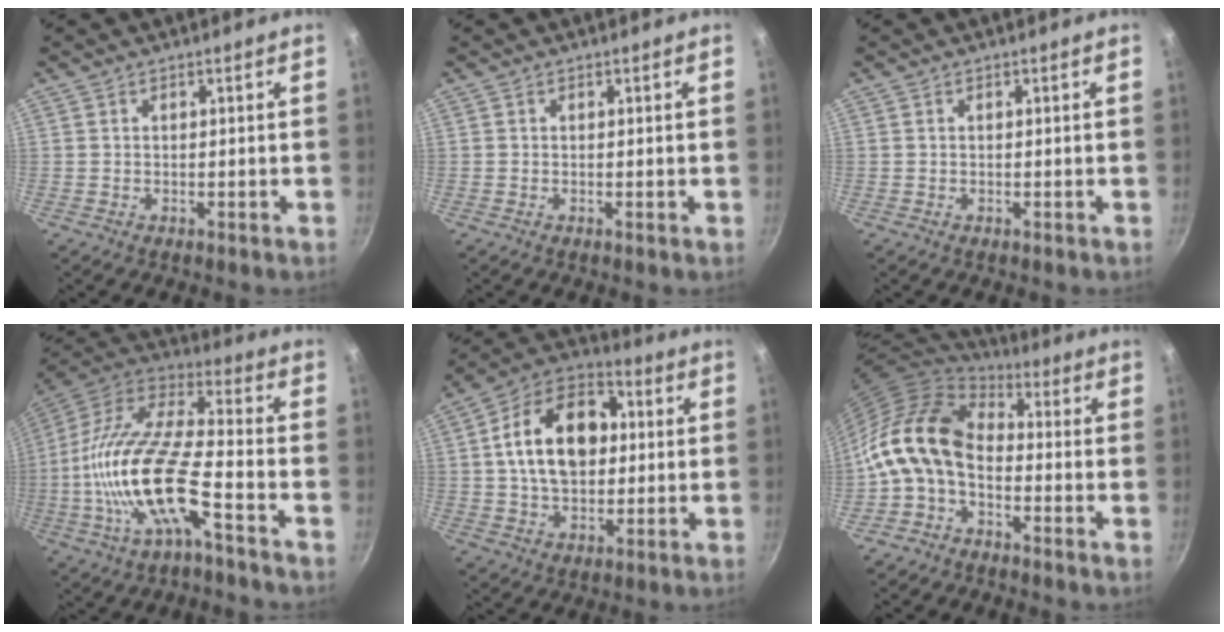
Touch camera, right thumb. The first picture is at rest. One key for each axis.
{"total": 0.0}
{"total": 0.0}
{"total": 19.9, "fx": -6.7, "fy": 6.3, "fz": 17.6, "tx": -0.335, "ty": 0.049, "tz": -0.143}
{"total": 18.0, "fx": 2.2, "fy": 12.1, "fz": 13.1, "tx": -0.185, "ty": 0.026, "tz": 0.022}
{"total": 14.0, "fx": -1.9, "fy": 9.2, "fz": 10.4, "tx": -0.184, "ty": 0.034, "tz": -0.056}